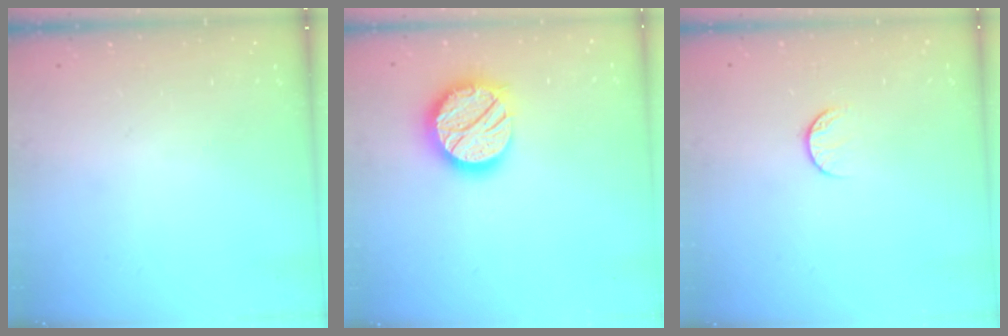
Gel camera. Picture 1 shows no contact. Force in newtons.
{"total": 16.8, "press": 16.7, "slide": 1.7}
{"total": 6.8, "press": 6.7, "slide": 0.9}